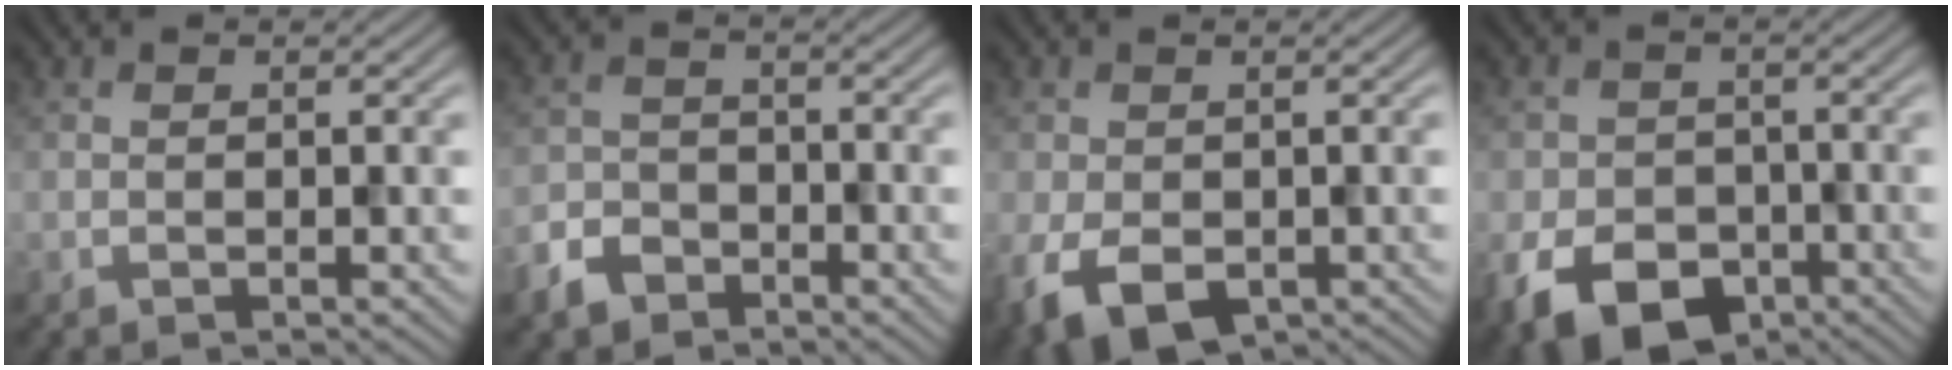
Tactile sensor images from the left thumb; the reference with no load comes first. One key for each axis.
{"total": 4.4, "fx": -3.2, "fy": 2.7, "fz": 1.4, "tx": -0.036, "ty": -0.001, "tz": -0.070}
{"total": 7.2, "fx": -2.7, "fy": 4.7, "fz": 4.7, "tx": -0.112, "ty": -0.021, "tz": -0.043}
{"total": 9.6, "fx": -4.7, "fy": 6.7, "fz": 5.0, "tx": -0.106, "ty": -0.030, "tz": -0.087}